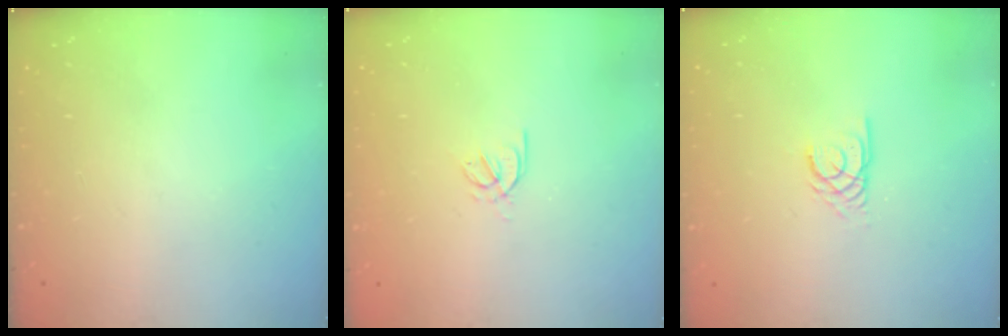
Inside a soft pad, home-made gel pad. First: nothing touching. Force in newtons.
{"total": 2.4, "press": 2.4, "slide": 0.5}
{"total": 2.4, "press": 2.4, "slide": 0.2}